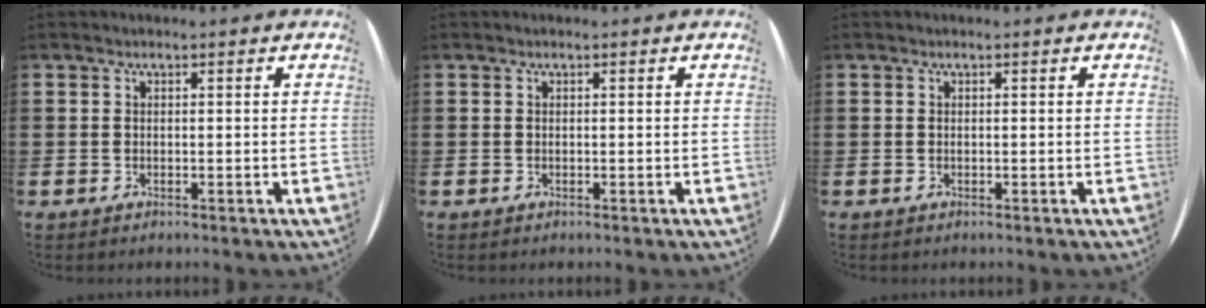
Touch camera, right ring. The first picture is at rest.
{"total": 0.0}
{"total": 0.0}